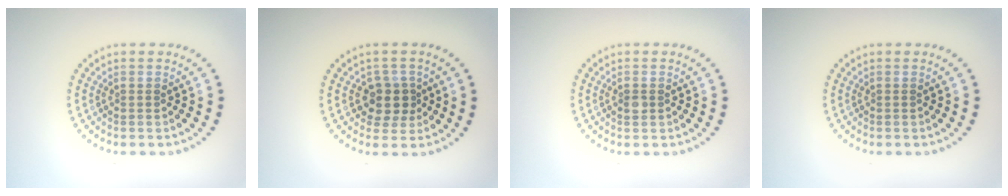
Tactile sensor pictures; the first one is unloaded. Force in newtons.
{"total": 2.6, "press": 2.3, "slide": 1.2}
{"total": 0.9, "press": 0.9, "slide": 0.1}
{"total": 0.0}